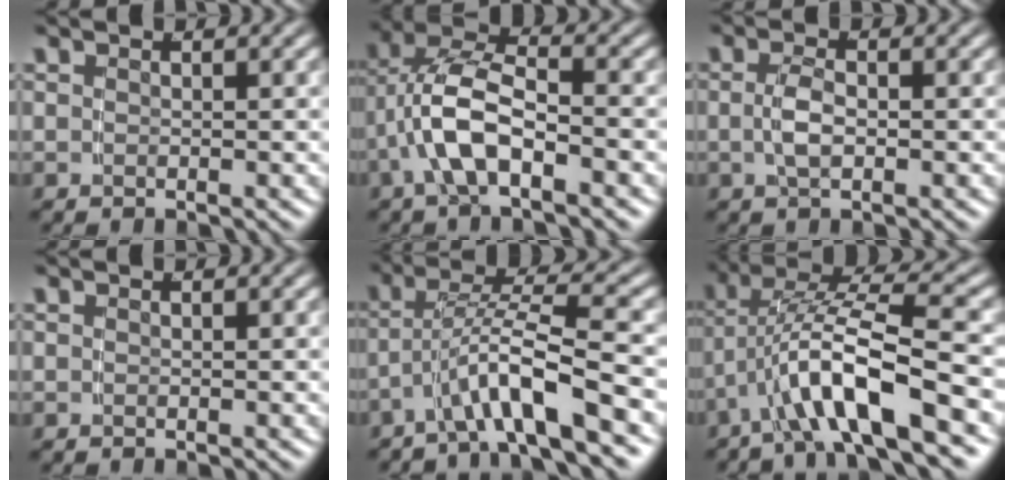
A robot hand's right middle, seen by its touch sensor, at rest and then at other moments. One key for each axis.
{"total": 6.0, "fx": -0.1, "fy": 3.2, "fz": 5.1, "tx": -0.110, "ty": -0.006, "tz": -0.002}
{"total": 1.8, "fx": -0.5, "fy": 0.2, "fz": 1.7, "tx": -0.038, "ty": -0.004, "tz": -0.003}
{"total": 0.0}
{"total": 4.5, "fx": -1.9, "fy": 0.6, "fz": 4.1, "tx": -0.085, "ty": 0.000, "tz": -0.028}
{"total": 6.3, "fx": -0.7, "fy": 2.2, "fz": 5.8, "tx": -0.119, "ty": 0.000, "tz": -0.010}